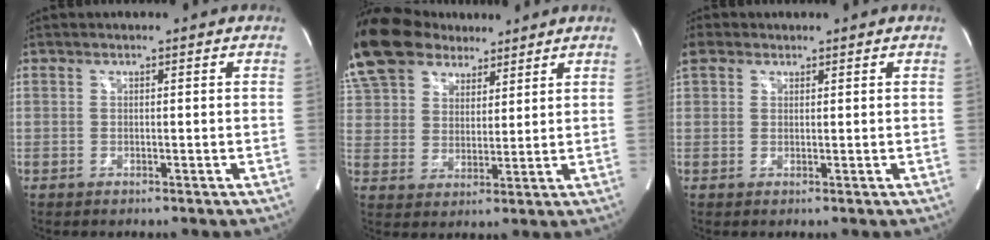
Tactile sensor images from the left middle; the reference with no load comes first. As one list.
[{"total": 17.5, "force": [13.5, 8.9, 6.7], "torque": [-0.180, 0.039, 0.253]}, {"total": 3.0, "force": [2.1, 1.9, 0.9], "torque": [-0.038, 0.018, 0.049]}]